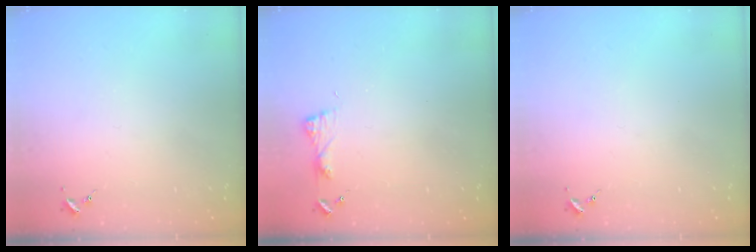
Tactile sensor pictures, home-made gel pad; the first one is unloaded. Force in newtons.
{"total": 5.0, "press": 4.9, "slide": 0.6}
{"total": 0.0}